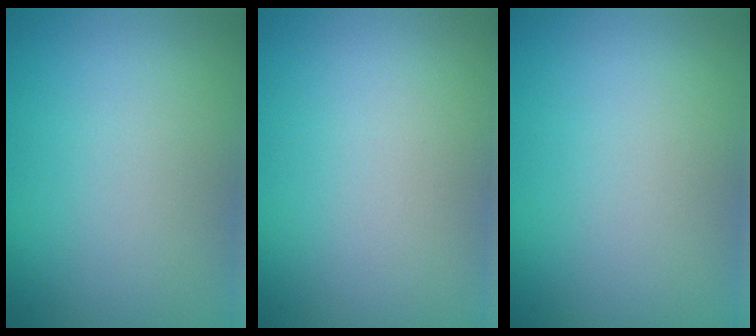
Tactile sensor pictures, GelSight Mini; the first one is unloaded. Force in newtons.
{"total": 0.0}
{"total": 0.0}